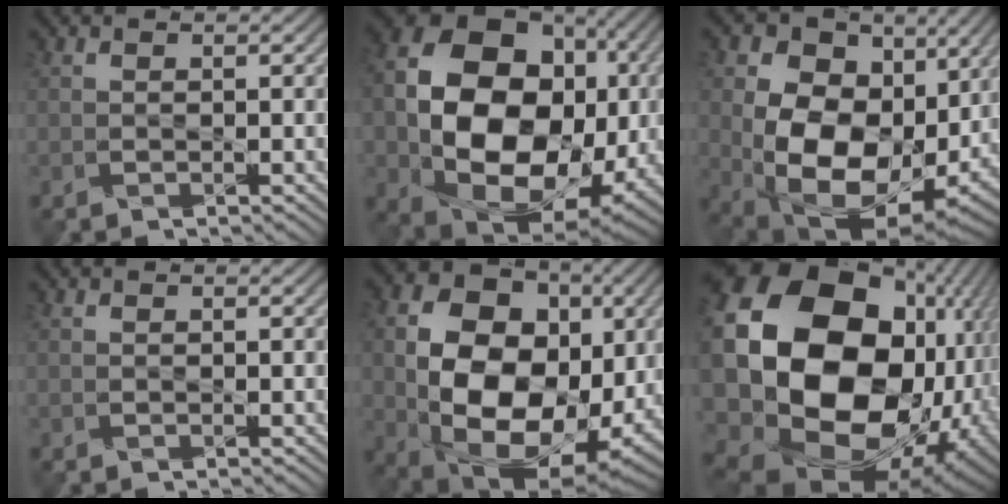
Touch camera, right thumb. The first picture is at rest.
{"total": 20.7, "force": [-1.2, 15.4, 13.8], "torque": [-0.281, -0.047, 0.017]}
{"total": 18.1, "force": [1.0, 13.3, 12.1], "torque": [-0.228, -0.040, 0.041]}
{"total": 0.0}
{"total": 18.4, "force": [-1.0, 13.4, 12.6], "torque": [-0.256, -0.046, 0.000]}
{"total": 24.0, "force": [1.4, 18.3, 15.5], "torque": [-0.364, -0.068, 0.070]}